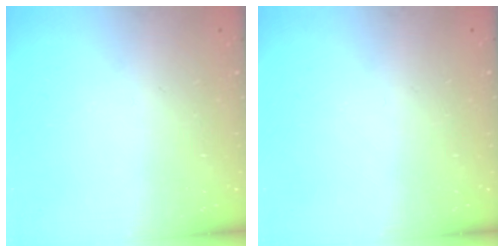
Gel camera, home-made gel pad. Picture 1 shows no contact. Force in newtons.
{"total": 0.0}